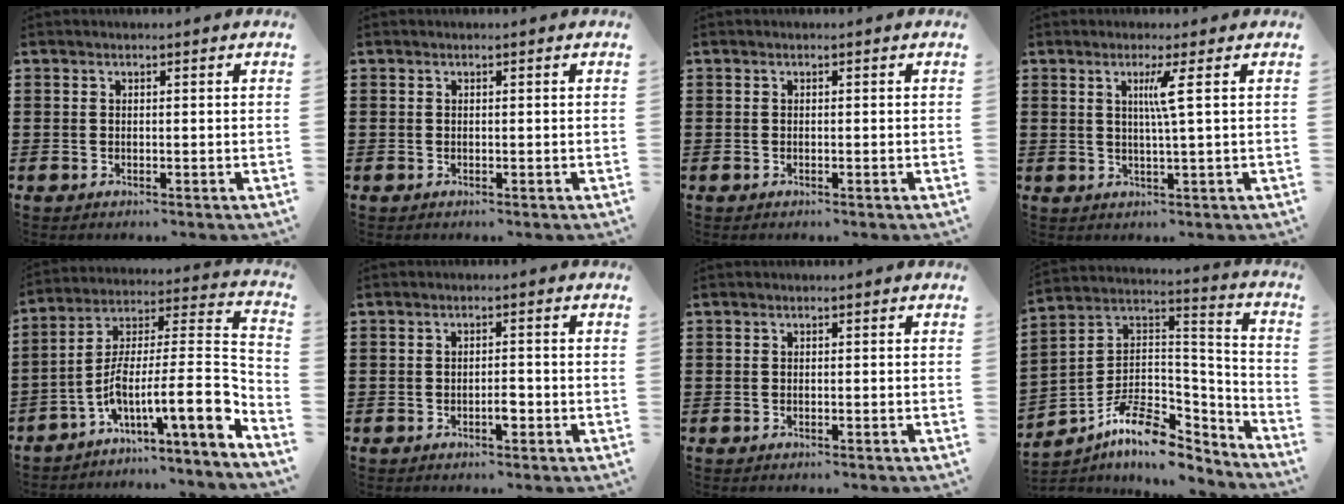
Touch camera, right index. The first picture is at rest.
{"total": 0.0}
{"total": 0.0}
{"total": 3.5, "force": [0.8, -1.0, 3.3], "torque": [-0.065, -0.008, 0.009]}
{"total": 11.1, "force": [-4.2, 1.7, 10.1], "torque": [-0.186, -0.046, -0.087]}
{"total": 2.3, "force": [-0.9, 0.7, 2.0], "torque": [-0.037, 0.001, -0.016]}
{"total": 0.0}
{"total": 10.1, "force": [-7.0, 4.6, 5.6], "torque": [-0.111, 0.013, -0.133]}